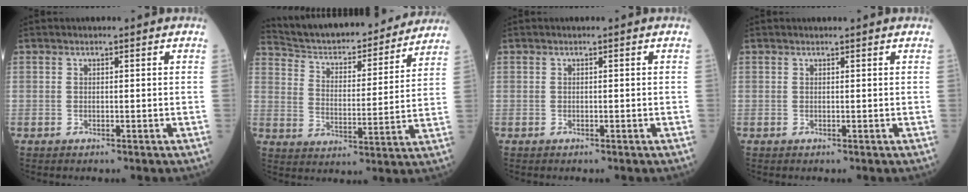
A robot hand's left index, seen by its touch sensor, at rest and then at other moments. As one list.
[{"total": 22.1, "force": [20.4, 4.3, 7.4], "torque": [-0.115, -0.007, 0.288]}, {"total": 0.0}, {"total": 1.2, "force": [1.2, 0.1, 0.3], "torque": [-0.006, 0.007, 0.013]}]